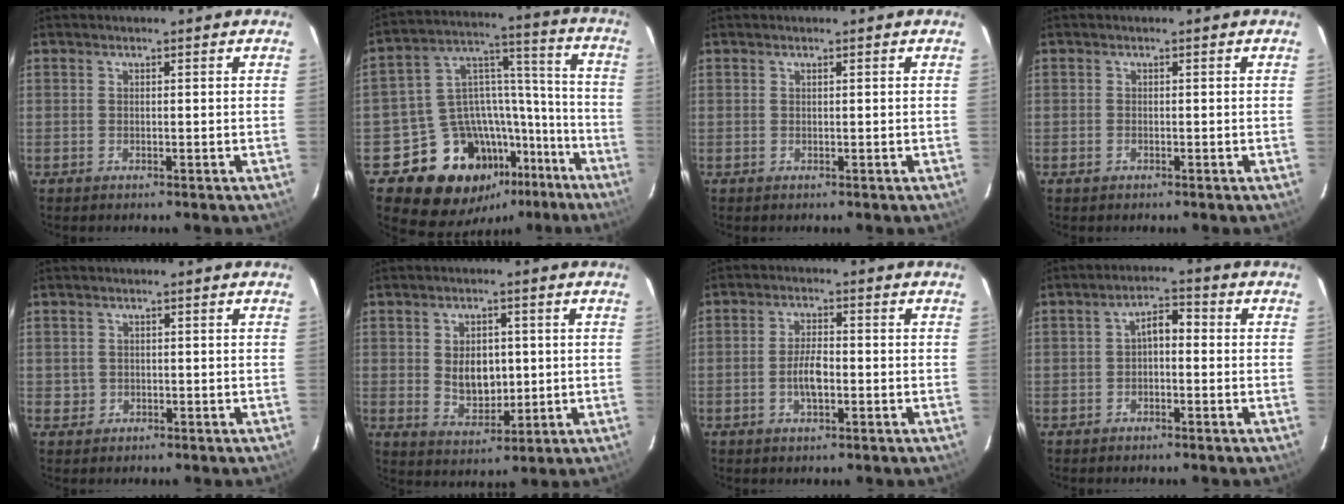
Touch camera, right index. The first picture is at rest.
{"total": 19.8, "force": [-12.5, 13.1, 8.0], "torque": [-0.142, 0.074, -0.167]}
{"total": 0.0}
{"total": 0.8, "force": [-0.5, 0.5, 0.2], "torque": [-0.003, 0.000, -0.009]}
{"total": 1.5, "force": [-0.2, 1.4, 0.0], "torque": [0.004, 0.002, 0.001]}
{"total": 7.3, "force": [0.6, 5.0, 5.3], "torque": [-0.089, 0.001, 0.023]}
{"total": 4.6, "force": [-1.2, 1.9, 4.0], "torque": [-0.077, 0.005, -0.020]}
{"total": 3.6, "force": [-0.6, 1.9, 3.0], "torque": [-0.051, 0.016, -0.009]}